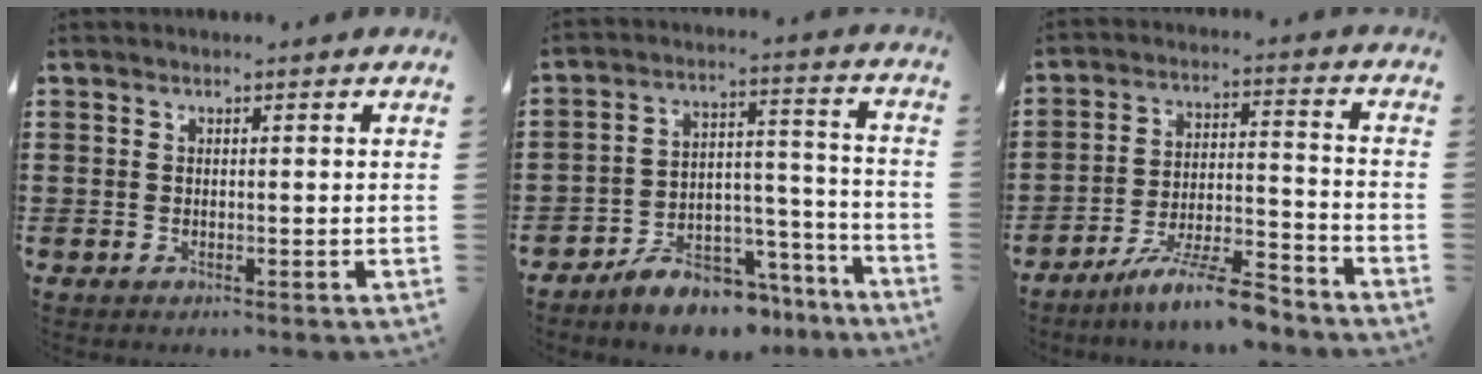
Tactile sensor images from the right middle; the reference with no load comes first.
{"total": 8.3, "force": [-7.5, 2.7, 2.3], "torque": [-0.033, 0.032, -0.138]}
{"total": 9.4, "force": [-7.9, 0.3, 5.0], "torque": [-0.090, 0.005, -0.149]}